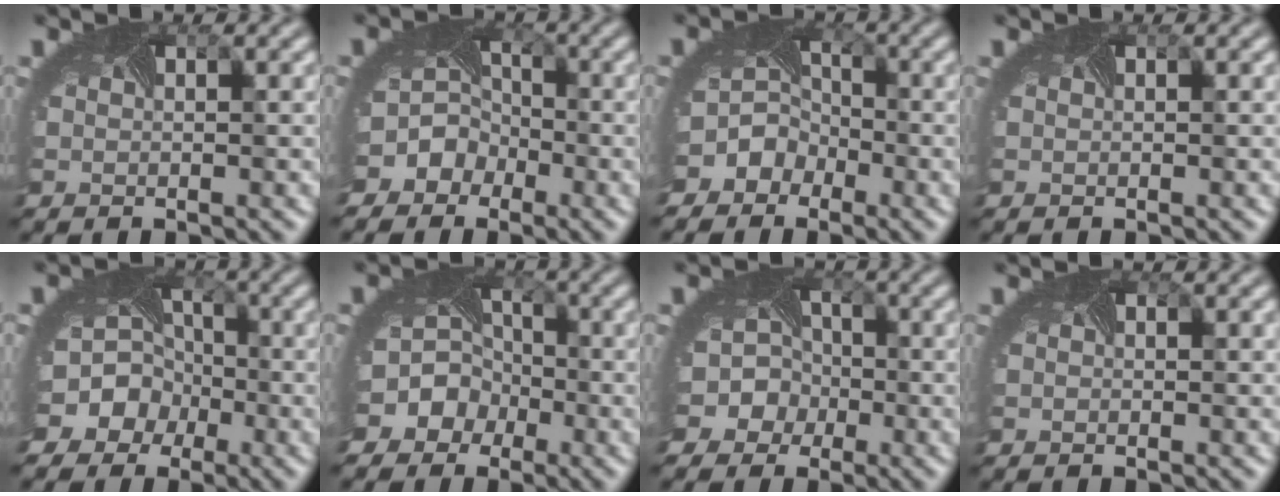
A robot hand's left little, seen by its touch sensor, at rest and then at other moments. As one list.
[{"total": 6.1, "force": [-3.2, 5.0, 1.2], "torque": [-0.005, -0.005, -0.063]}, {"total": 5.5, "force": [-3.2, 4.4, 0.9], "torque": [0.003, -0.003, -0.060]}, {"total": 0.0}, {"total": 10.6, "force": [-4.0, 9.2, 3.5], "torque": [-0.077, -0.008, -0.086]}, {"total": 8.9, "force": [-3.8, 7.6, 2.5], "torque": [-0.049, -0.010, -0.080]}, {"total": 8.5, "force": [-2.6, 7.6, 2.7], "torque": [-0.050, 0.004, -0.074]}, {"total": 0.0}]